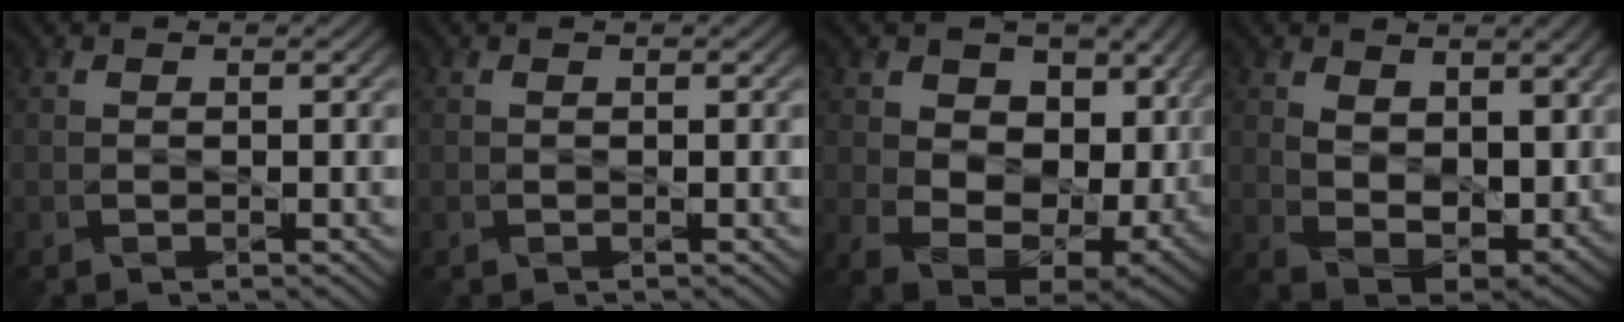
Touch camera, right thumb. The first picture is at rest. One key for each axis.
{"total": 0.0}
{"total": 14.3, "fx": 2.3, "fy": 10.0, "fz": 10.0, "tx": -0.181, "ty": -0.021, "tz": 0.055}
{"total": 9.6, "fx": 2.9, "fy": 5.9, "fz": 7.1, "tx": -0.143, "ty": -0.019, "tz": 0.058}